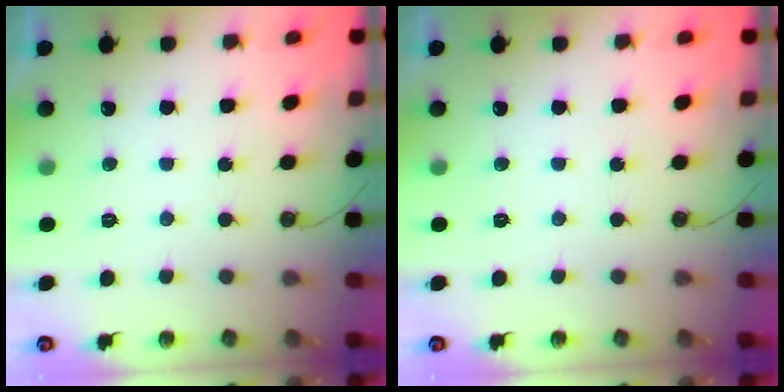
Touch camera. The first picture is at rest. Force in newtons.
{"total": 0.0}